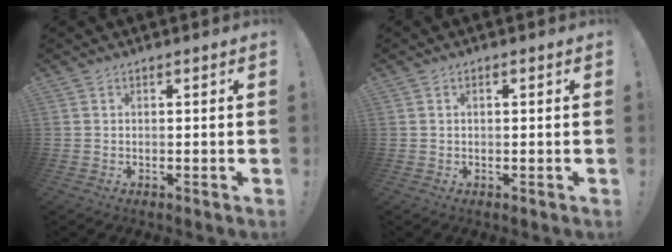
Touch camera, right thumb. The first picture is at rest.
{"total": 0.7, "force": [0.1, 0.3, 0.7], "torque": [-0.016, 0.003, 0.002]}